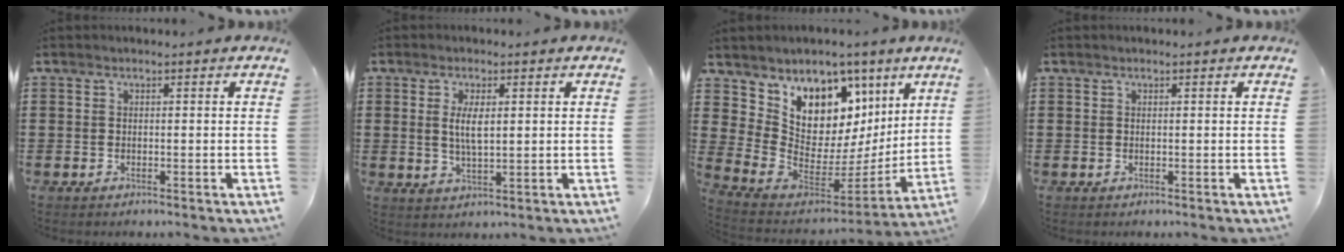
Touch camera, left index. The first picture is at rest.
{"total": 3.9, "force": [0.7, 1.3, 3.6], "torque": [-0.073, 0.006, 0.011]}
{"total": 8.1, "force": [5.2, 5.9, 2.0], "torque": [-0.059, -0.068, 0.099]}
{"total": 0.0}